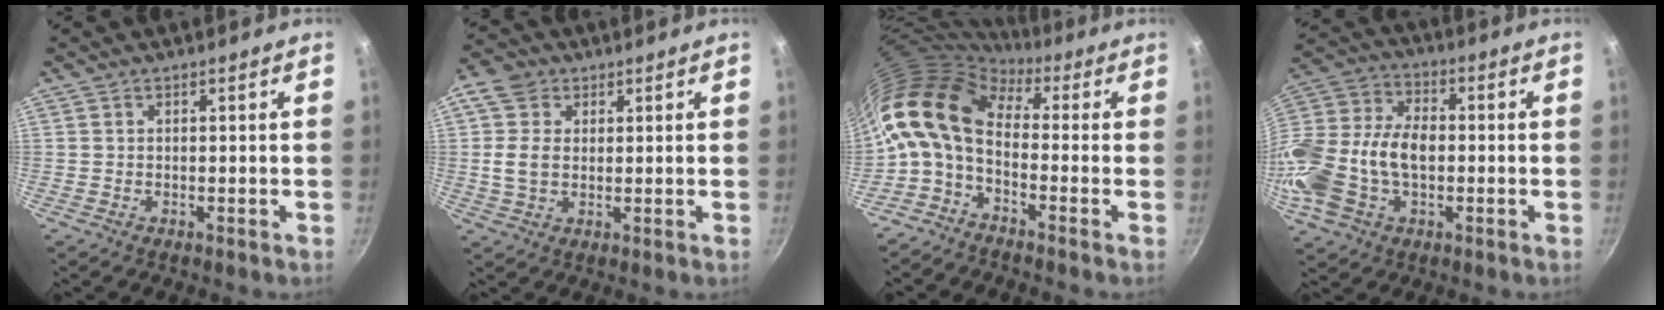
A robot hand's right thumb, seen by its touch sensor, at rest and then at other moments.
{"total": 7.4, "force": [1.5, 5.7, 4.5], "torque": [-0.062, 0.001, 0.020]}
{"total": 12.8, "force": [0.3, 7.7, 10.3], "torque": [-0.198, 0.022, -0.014]}
{"total": 21.9, "force": [-2.8, 14.6, 16.0], "torque": [-0.338, 0.038, -0.055]}